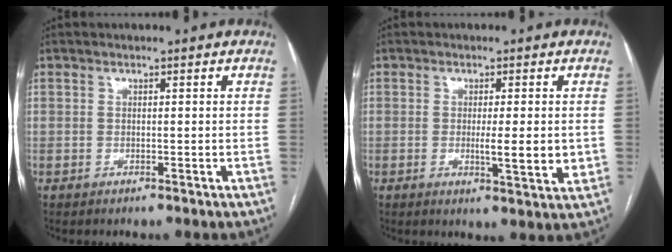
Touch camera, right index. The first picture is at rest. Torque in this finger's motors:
{"motor_torque": [1.62, 0.27, 0.52, 0.09]}